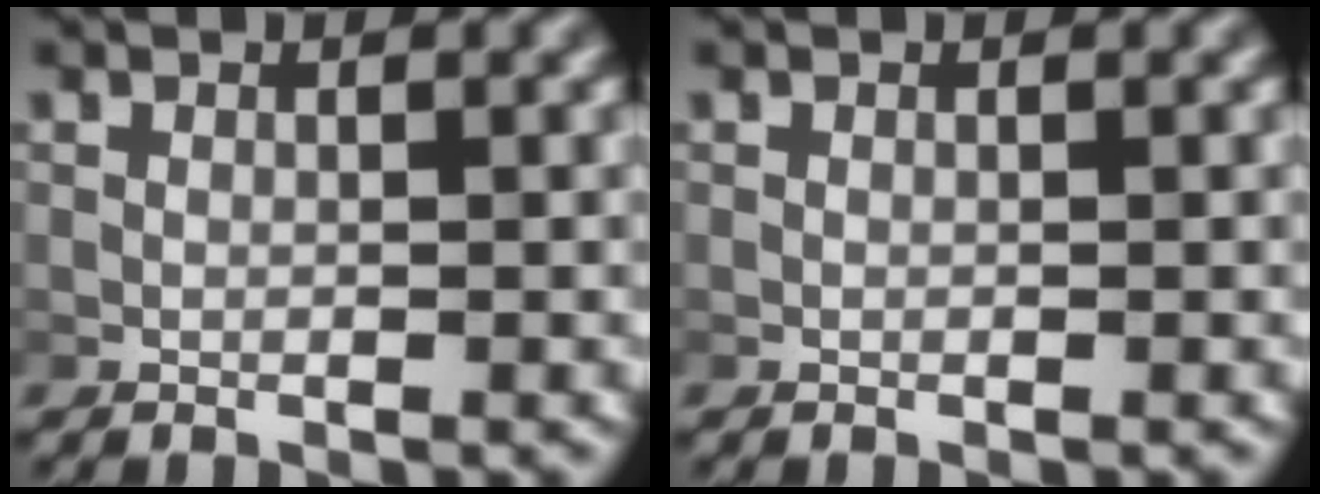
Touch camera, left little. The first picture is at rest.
{"total": 0.0}